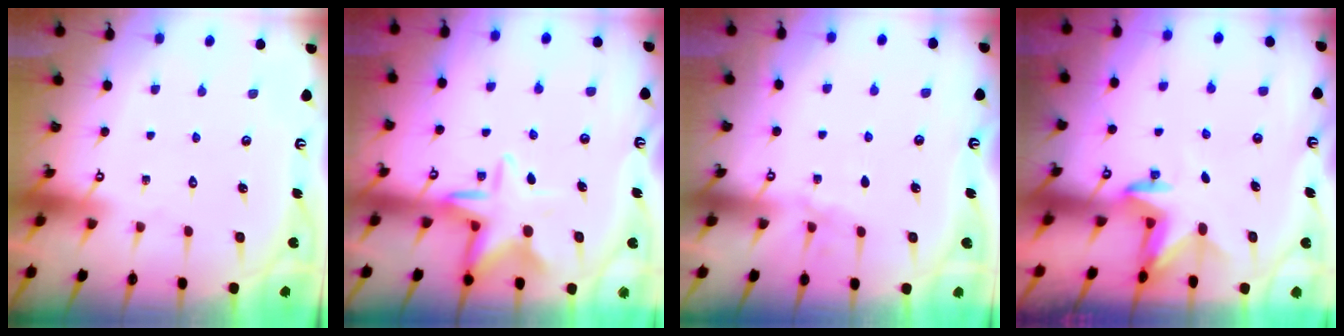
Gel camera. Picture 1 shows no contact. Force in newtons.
{"total": 8.7, "press": 8.5, "slide": 1.7}
{"total": 2.7, "press": 2.7, "slide": 0.4}
{"total": 3.0, "press": 2.9, "slide": 0.7}